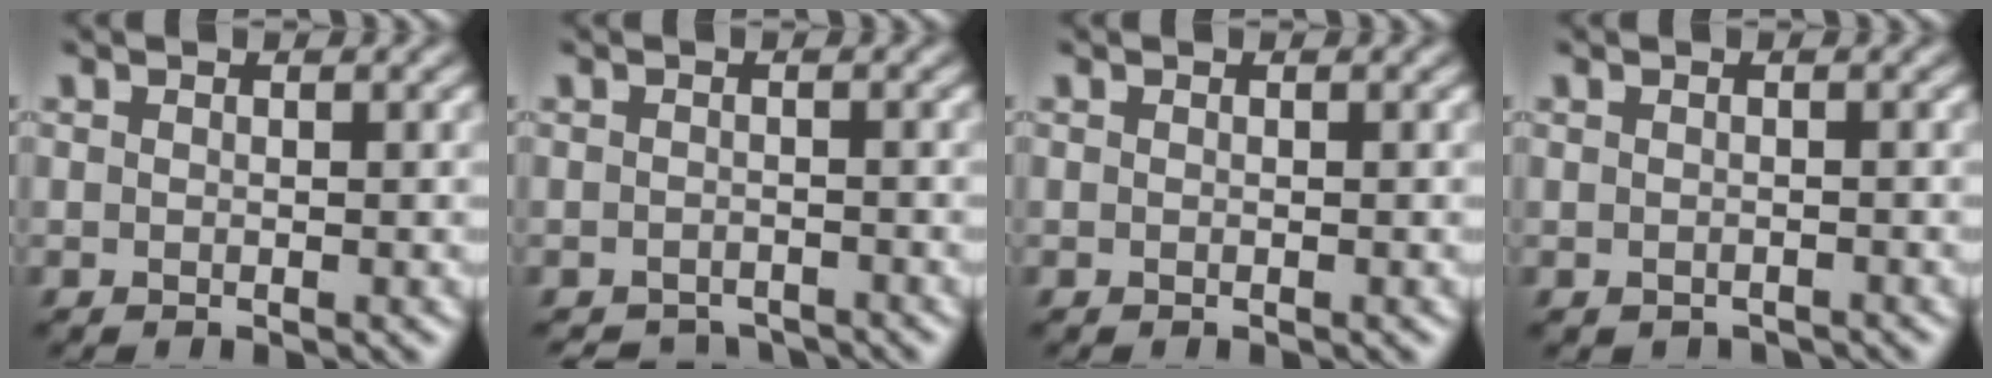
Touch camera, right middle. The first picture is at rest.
{"total": 2.1, "force": [-2.0, 0.5, 0.0], "torque": [0.009, -0.003, -0.032]}
{"total": 0.0}
{"total": 1.0, "force": [-0.9, 0.3, 0.1], "torque": [-0.002, -0.009, -0.015]}